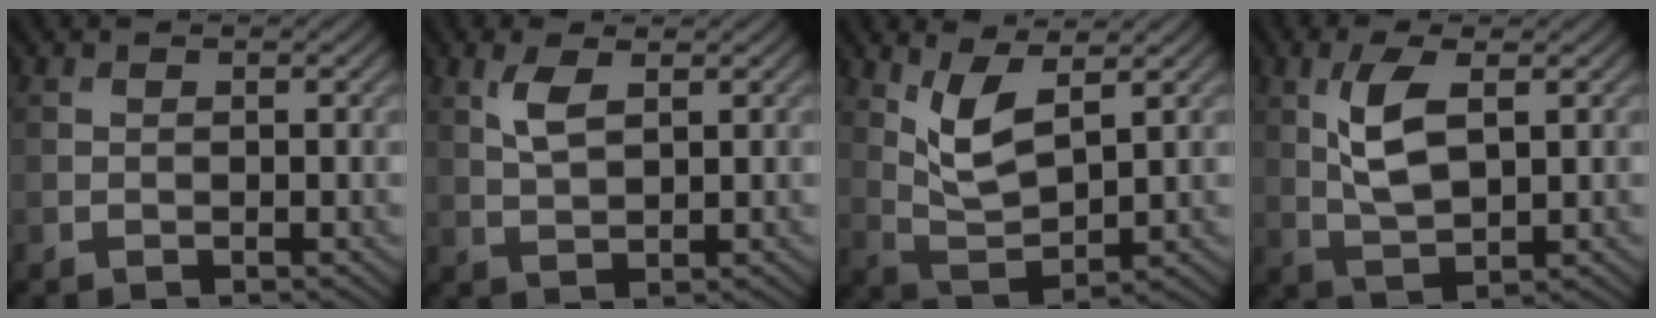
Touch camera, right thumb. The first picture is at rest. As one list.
[{"total": 3.0, "force": [1.5, 1.1, 2.4], "torque": [-0.058, 0.001, 0.032]}, {"total": 6.4, "force": [3.3, 2.3, 4.9], "torque": [-0.111, -0.007, 0.073]}, {"total": 6.1, "force": [1.7, 2.5, 5.3], "torque": [-0.117, 0.000, 0.038]}]